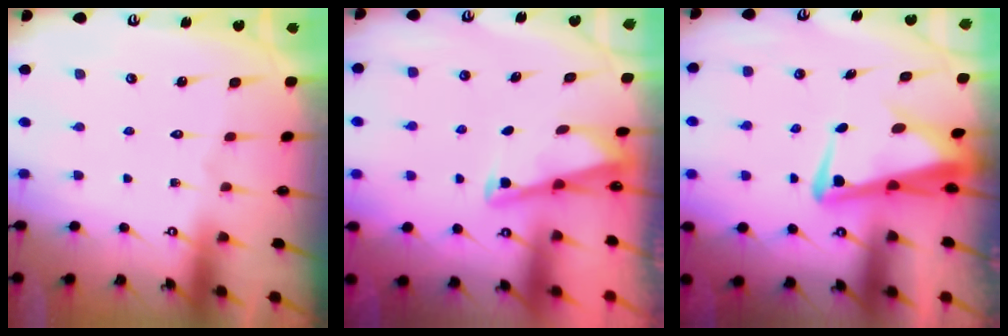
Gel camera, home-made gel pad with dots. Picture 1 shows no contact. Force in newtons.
{"total": 2.8, "press": 2.8, "slide": 0.3}
{"total": 5.2, "press": 5.0, "slide": 1.3}